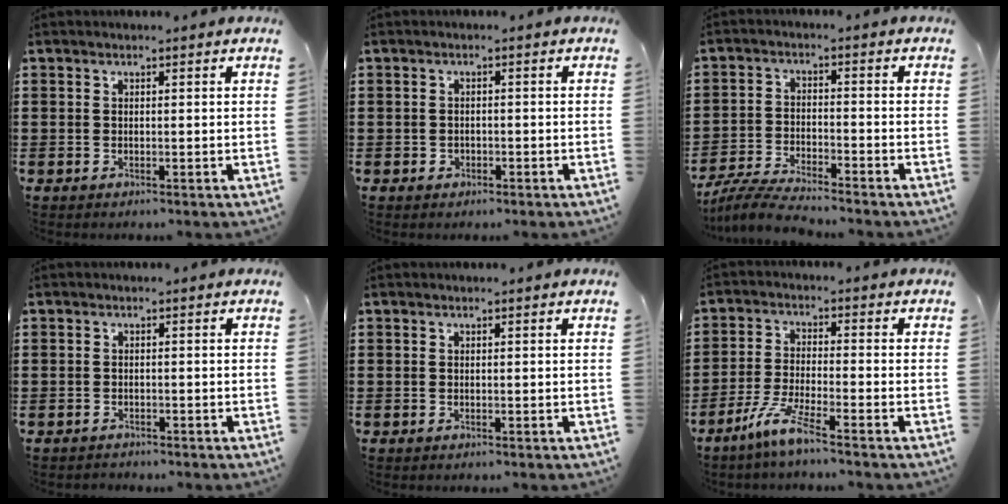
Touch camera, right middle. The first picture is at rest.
{"total": 0.9, "force": [-0.5, 0.7, 0.3], "torque": [-0.009, -0.001, -0.012]}
{"total": 5.8, "force": [-5.5, 0.3, 1.9], "torque": [-0.050, -0.008, -0.109]}
{"total": 1.0, "force": [-0.9, 0.3, -0.1], "torque": [-0.001, 0.002, -0.020]}
{"total": 0.0}
{"total": 5.8, "force": [-4.2, 0.2, 4.0], "torque": [-0.093, -0.012, -0.080]}